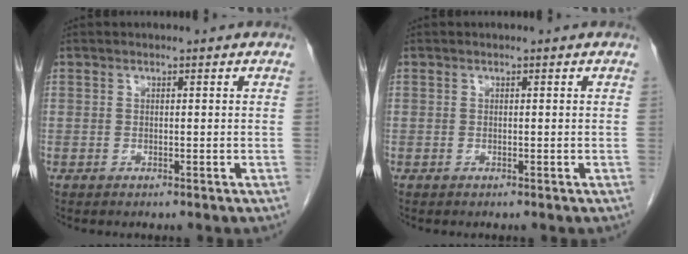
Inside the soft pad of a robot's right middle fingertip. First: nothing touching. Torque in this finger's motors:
{"motor_torque": [0.57, -0.57, 0.02, -0.01]}